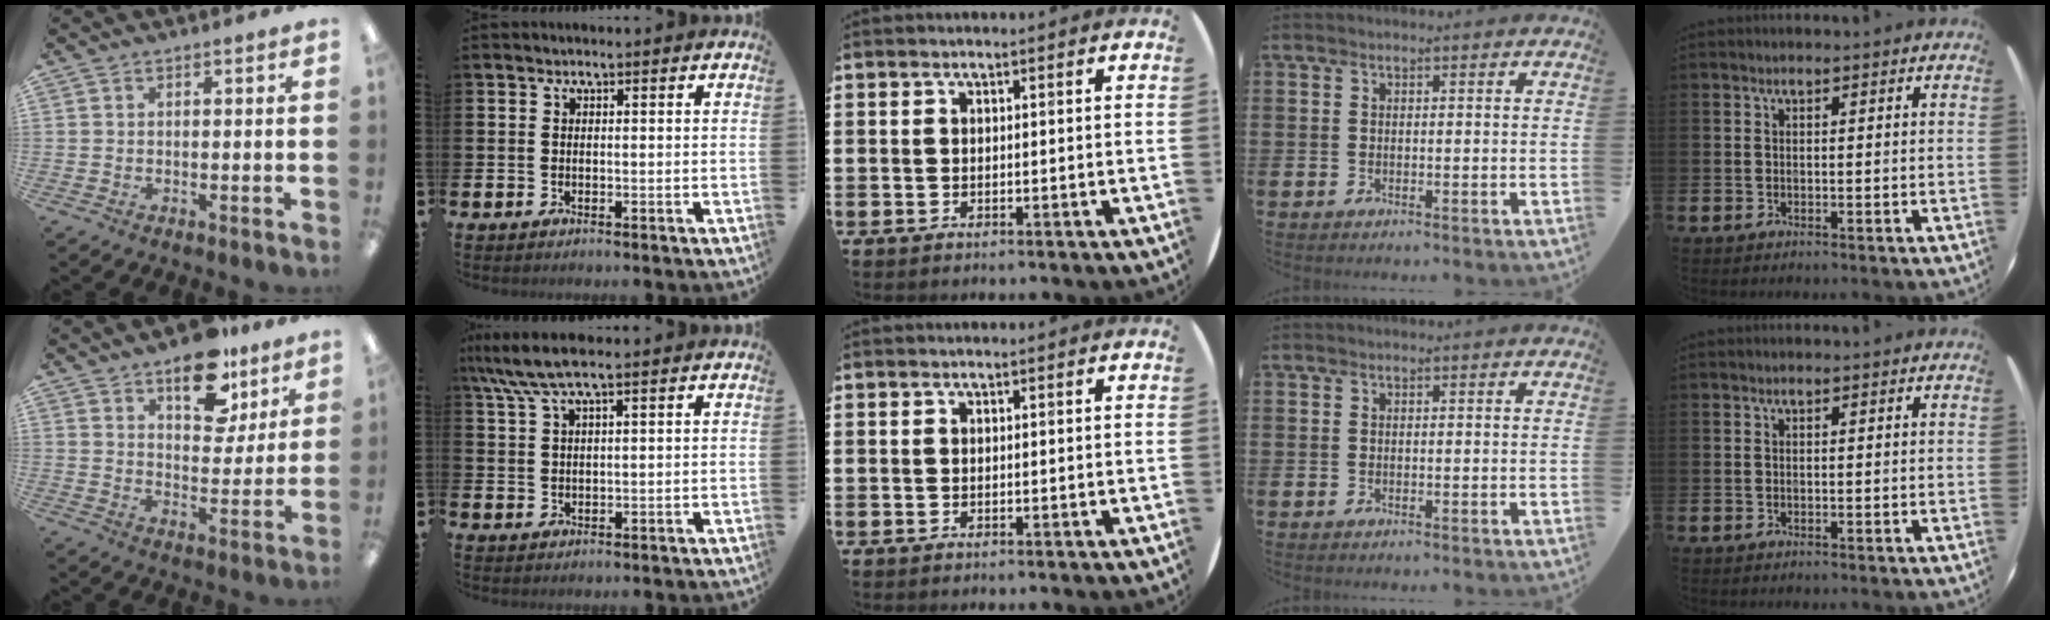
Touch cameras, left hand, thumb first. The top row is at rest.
{"thumb": {"total": 13.2, "force": [9.3, 6.8, 6.5], "torque": [-0.077, -0.051, 0.161]}, "index": {"total": 5.7, "force": [4.2, 0.8, 3.7], "torque": [-0.083, -0.004, 0.076]}}